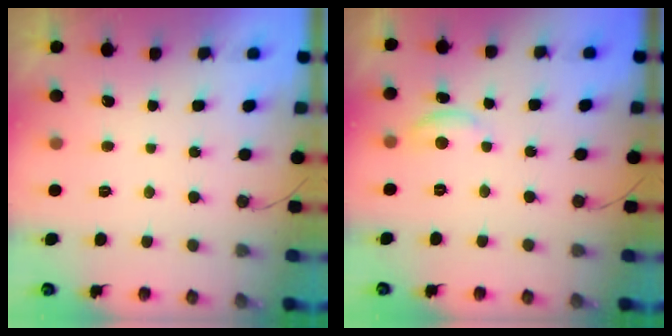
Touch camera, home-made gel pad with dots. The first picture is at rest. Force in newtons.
{"total": 4.9, "press": 4.8, "slide": 0.4}